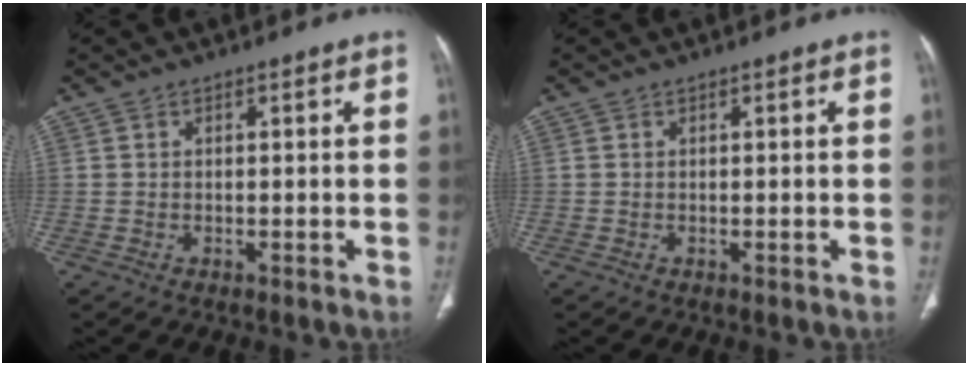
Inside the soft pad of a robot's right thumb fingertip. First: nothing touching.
{"total": 0.0}